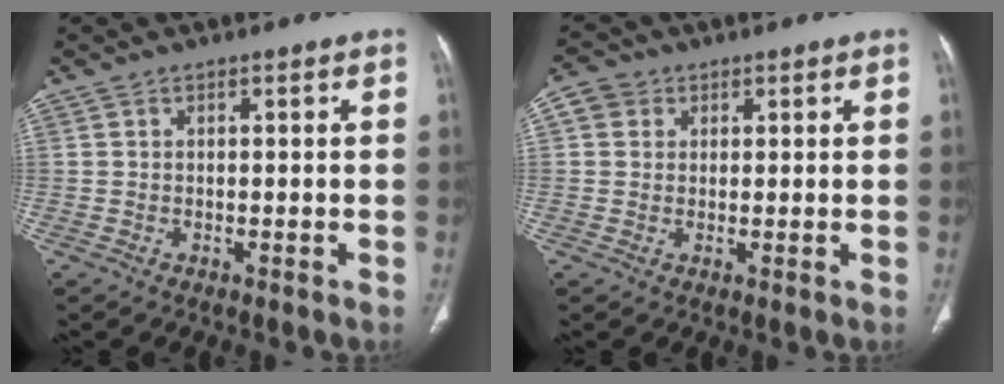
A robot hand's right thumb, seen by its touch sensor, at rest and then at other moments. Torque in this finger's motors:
{"motor_torque": [1.20, 1.12, 0.21, -0.25, 0.07]}